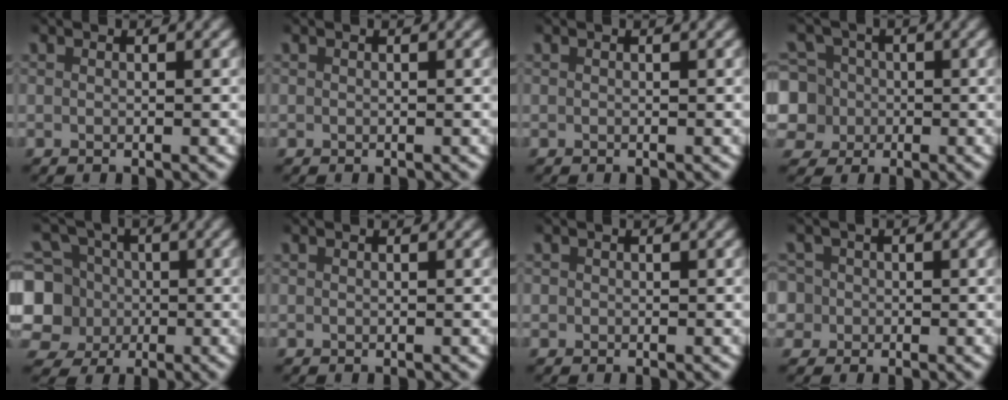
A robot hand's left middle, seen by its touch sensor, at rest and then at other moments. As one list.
[{"total": 0.0}, {"total": 0.0}, {"total": 10.9, "force": [-2.6, 10.2, 2.8], "torque": [-0.090, -0.049, -0.045]}, {"total": 10.4, "force": [-1.5, 9.7, 3.4], "torque": [-0.086, -0.038, -0.027]}, {"total": 0.0}, {"total": 1.1, "force": [0.1, 1.0, 0.2], "torque": [-0.006, -0.001, -0.002]}, {"total": 4.5, "force": [-0.4, 4.3, 1.2], "torque": [-0.034, -0.013, -0.010]}]